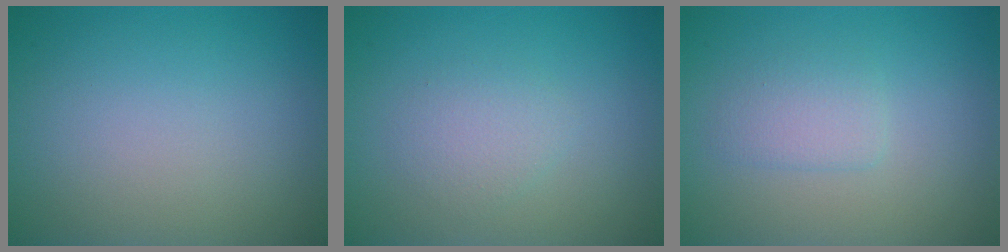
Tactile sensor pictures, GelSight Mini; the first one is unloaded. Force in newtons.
{"total": 1.7, "press": 1.7, "slide": 0.0}
{"total": 1.8, "press": 1.8, "slide": 0.1}